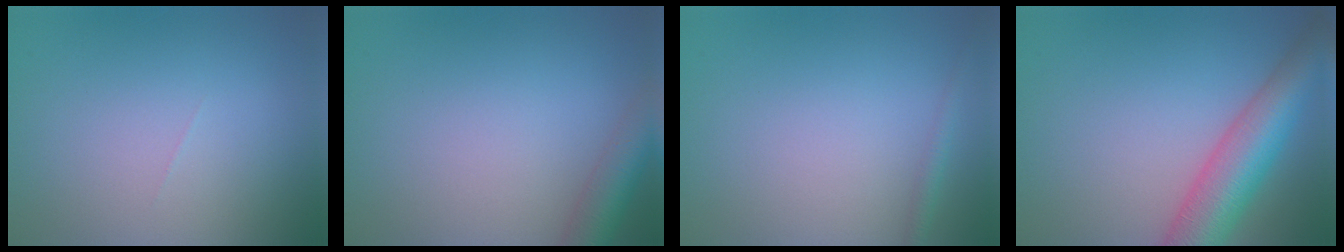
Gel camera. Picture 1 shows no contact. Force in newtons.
{"total": 3.9, "press": 3.9, "slide": 0.2}
{"total": 1.1, "press": 1.1, "slide": 0.1}
{"total": 8.2, "press": 8.2, "slide": 0.5}